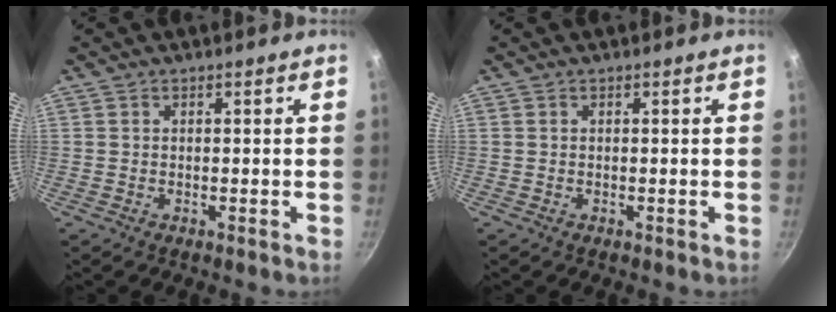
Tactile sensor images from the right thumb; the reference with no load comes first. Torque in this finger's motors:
{"motor_torque": [-0.17, 0.17, 0.00, 0.00, 0.00]}